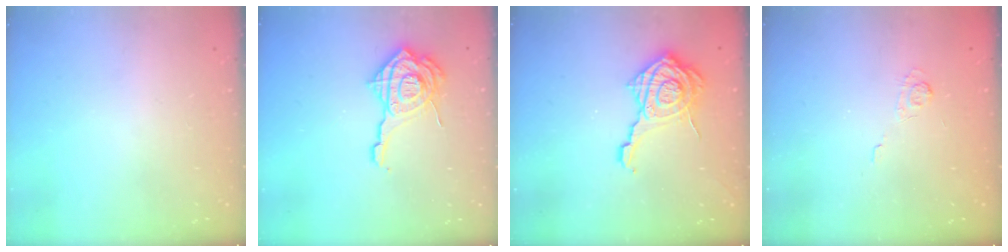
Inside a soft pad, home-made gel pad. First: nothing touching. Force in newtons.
{"total": 16.7, "press": 16.6, "slide": 1.5}
{"total": 14.9, "press": 14.9, "slide": 0.8}
{"total": 2.0, "press": 1.3, "slide": 1.5}